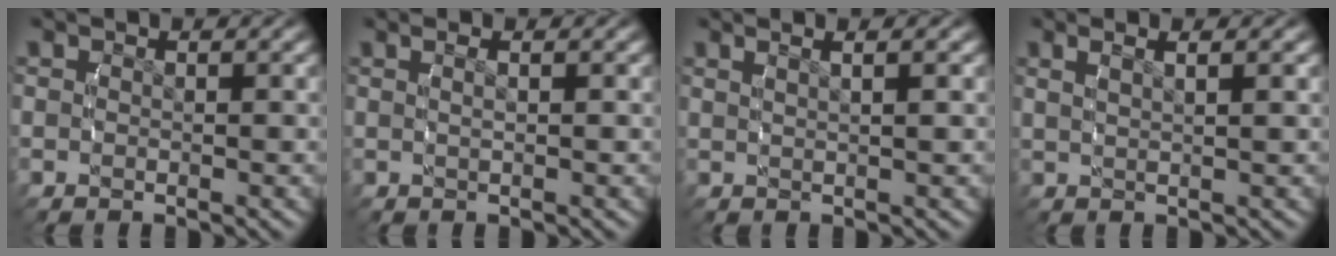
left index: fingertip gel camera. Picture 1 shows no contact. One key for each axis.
{"total": 1.6, "fx": 0.7, "fy": 0.1, "fz": 1.5, "tx": -0.012, "ty": 0.009, "tz": 0.010}
{"total": 2.6, "fx": 1.8, "fy": -0.1, "fz": 2.0, "tx": -0.019, "ty": 0.010, "tz": 0.033}
{"total": 2.3, "fx": 1.5, "fy": -0.1, "fz": 1.7, "tx": -0.022, "ty": 0.007, "tz": 0.032}